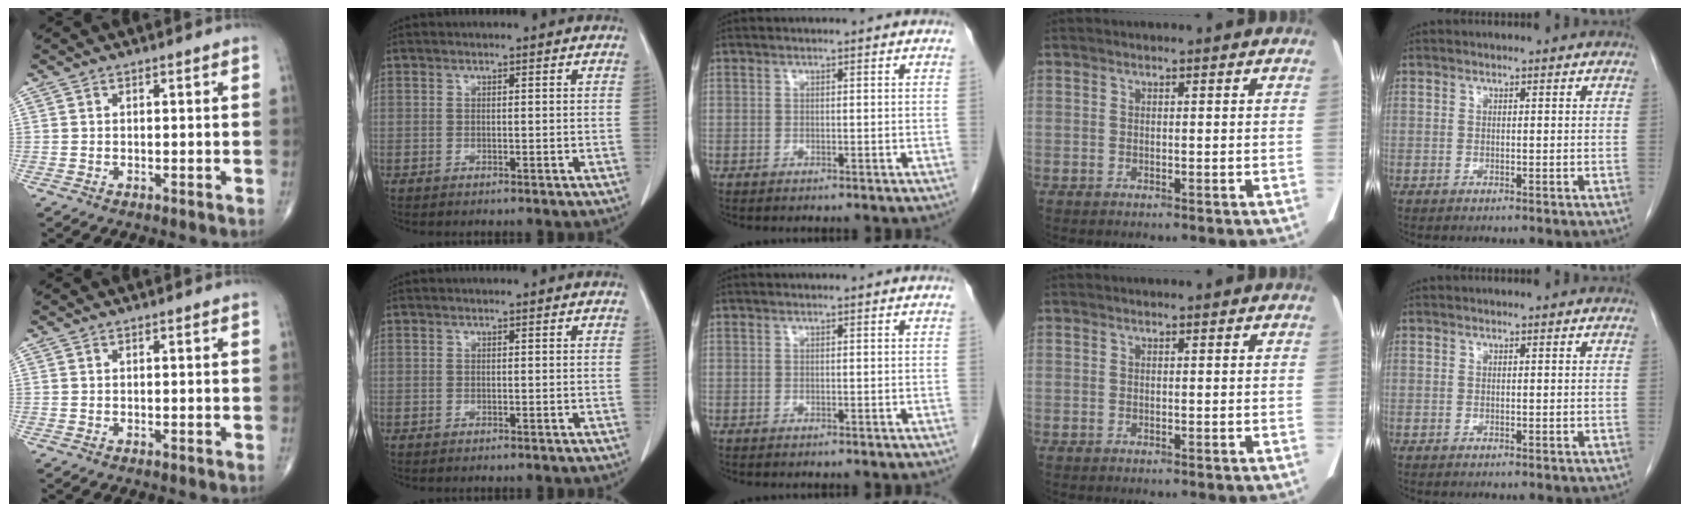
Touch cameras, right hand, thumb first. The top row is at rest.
{}